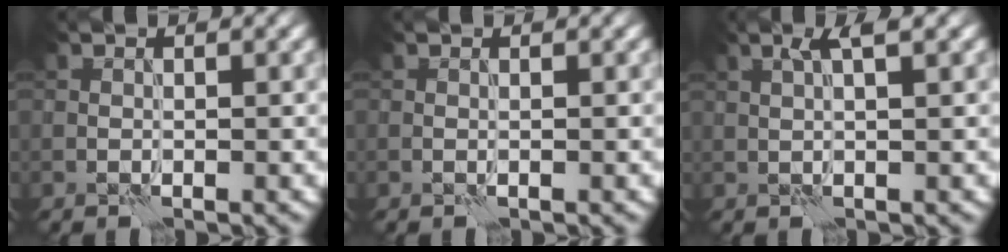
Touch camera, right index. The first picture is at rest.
{"total": 0.0}
{"total": 2.3, "force": [1.1, 0.0, 2.0], "torque": [-0.041, 0.004, 0.021]}